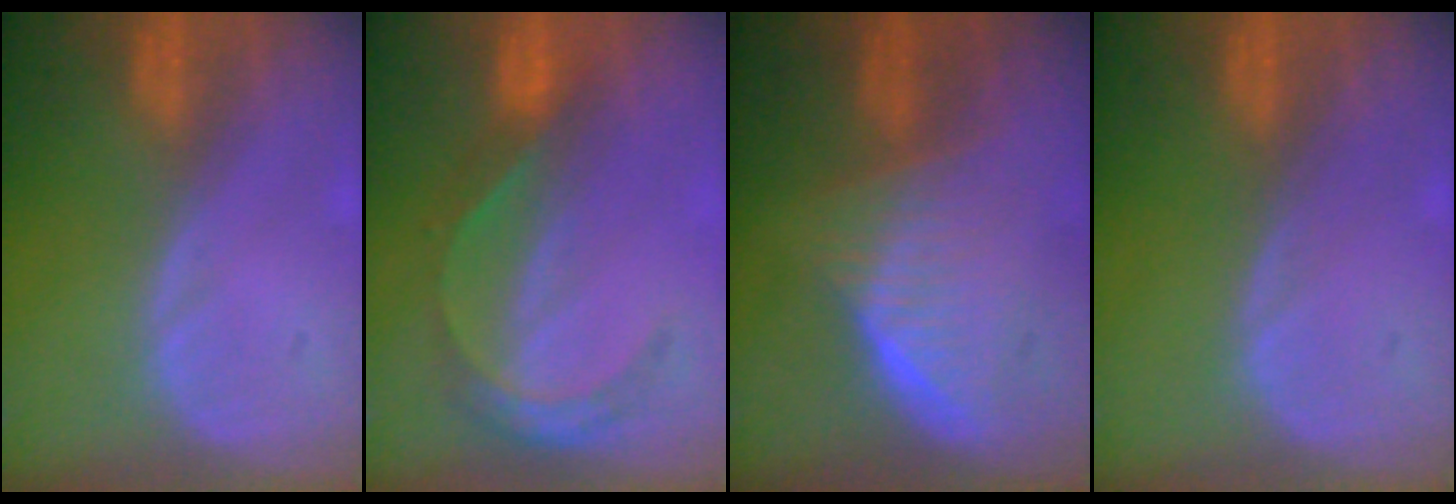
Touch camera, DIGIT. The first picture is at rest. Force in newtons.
{"total": 5.2, "press": 4.6, "slide": 2.5}
{"total": 5.7, "press": 5.7, "slide": 0.7}
{"total": 0.0}